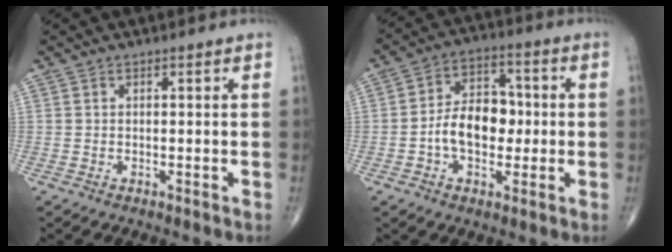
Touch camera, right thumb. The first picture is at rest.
{"total": 10.7, "force": [-1.3, 7.1, 8.0], "torque": [-0.105, 0.029, -0.032]}